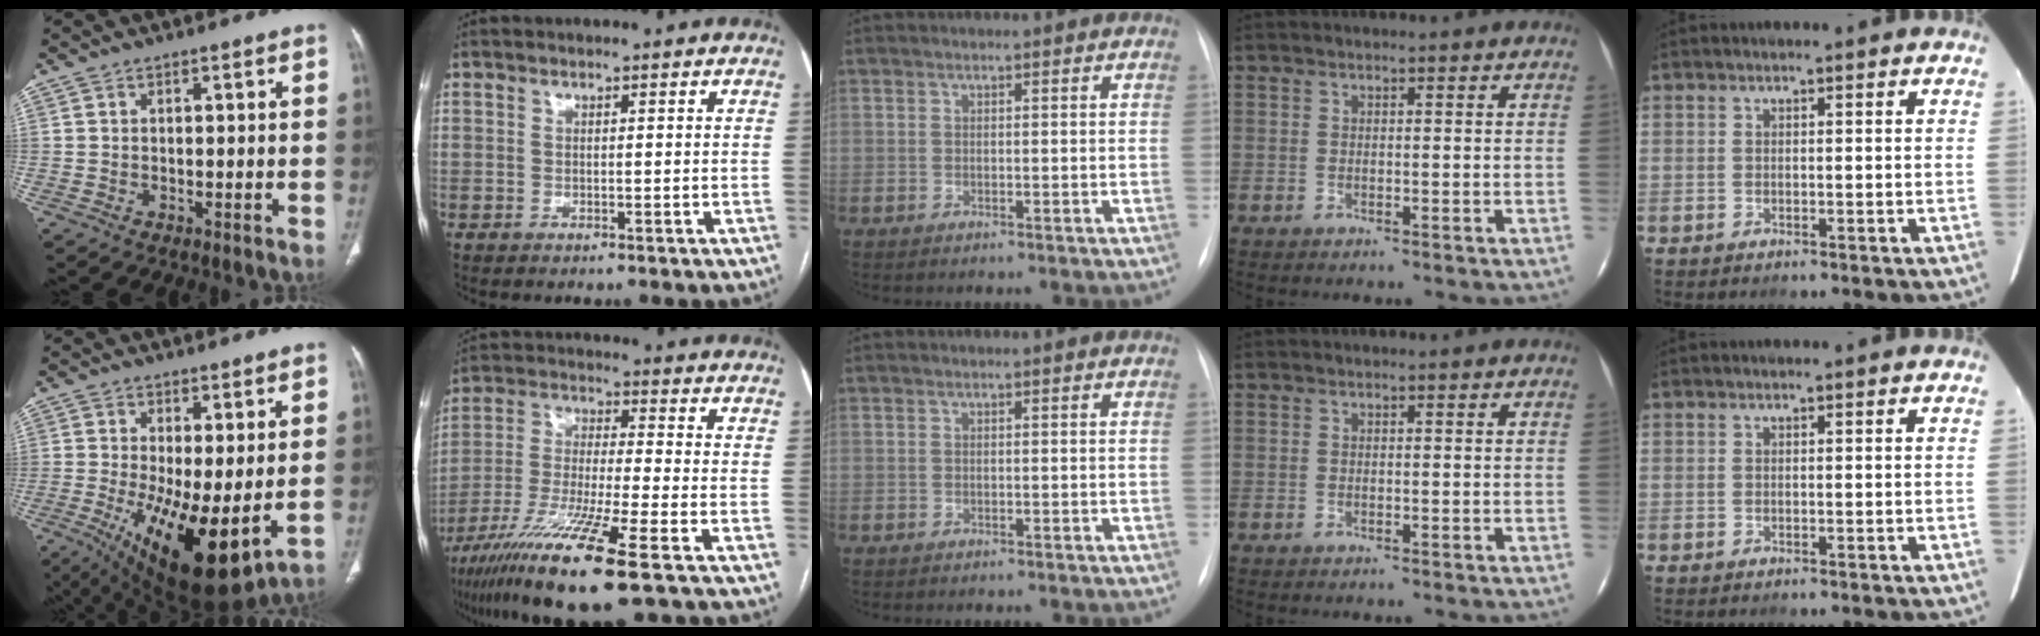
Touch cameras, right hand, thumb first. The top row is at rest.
{"thumb": {"total": 16.5, "force": [-2.4, 6.1, 15.2], "torque": [-0.261, -0.033, -0.016]}, "index": {"total": 16.3, "force": [-9.4, 0.1, 13.4], "torque": [-0.268, -0.046, -0.172]}}